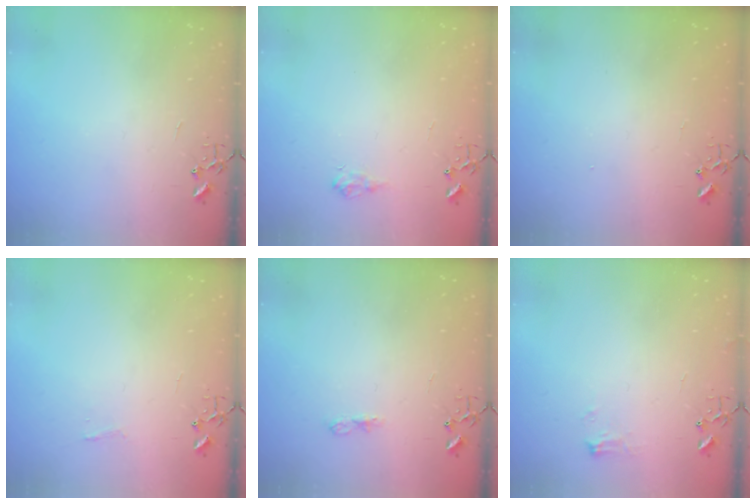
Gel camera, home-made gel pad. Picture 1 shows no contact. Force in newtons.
{"total": 6.8, "press": 6.8, "slide": 0.8}
{"total": 1.3, "press": 1.2, "slide": 0.1}
{"total": 3.7, "press": 3.6, "slide": 0.5}
{"total": 6.2, "press": 6.2, "slide": 0.8}
{"total": 6.8, "press": 6.8, "slide": 0.8}